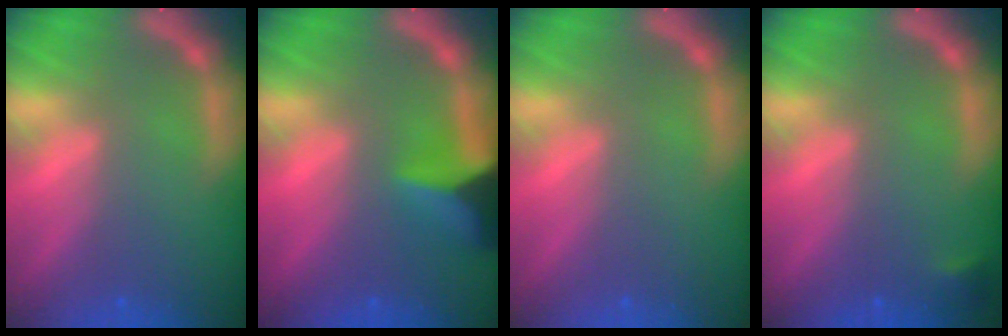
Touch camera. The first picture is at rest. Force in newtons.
{"total": 6.0}
{"total": 0.0}
{"total": 0.9}